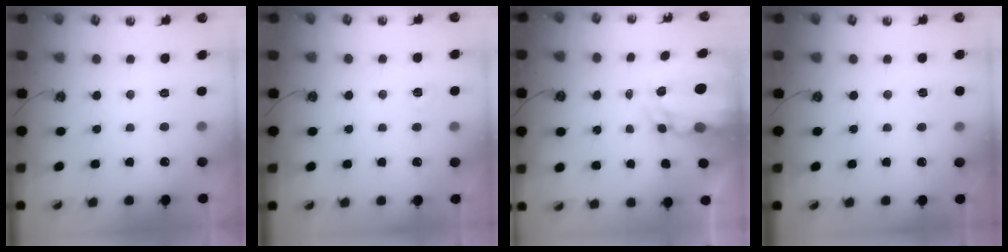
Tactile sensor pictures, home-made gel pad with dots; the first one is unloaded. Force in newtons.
{"total": 4.6, "press": 4.5, "slide": 0.6}
{"total": 7.7, "press": 7.7, "slide": 0.6}
{"total": 5.7, "press": 5.7, "slide": 0.5}